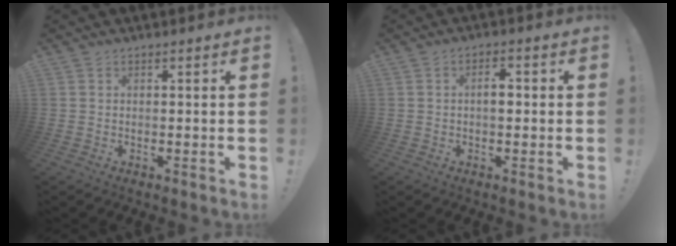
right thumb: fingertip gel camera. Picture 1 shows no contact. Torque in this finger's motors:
{"motor_torque": [0.46, 0.67, -0.12, 0.13, 0.00]}